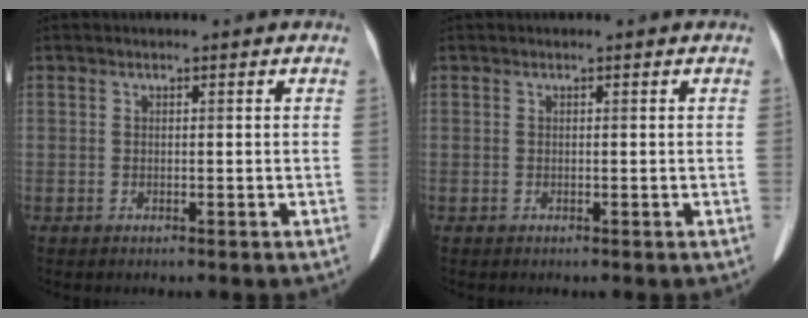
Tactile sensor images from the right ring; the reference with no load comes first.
{"total": 0.0}